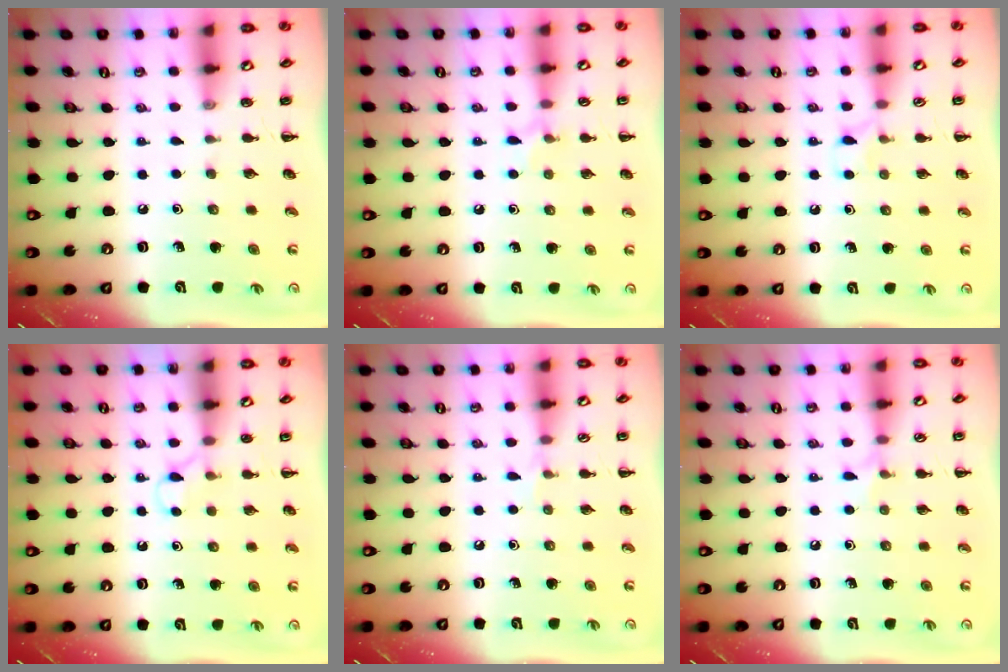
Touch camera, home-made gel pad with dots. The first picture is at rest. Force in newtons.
{"total": 5.8, "press": 5.5, "slide": 2.0}
{"total": 5.6, "press": 5.3, "slide": 1.8}
{"total": 3.3, "press": 3.2, "slide": 0.9}
{"total": 3.7, "press": 3.5, "slide": 1.2}
{"total": 4.8, "press": 4.5, "slide": 1.6}